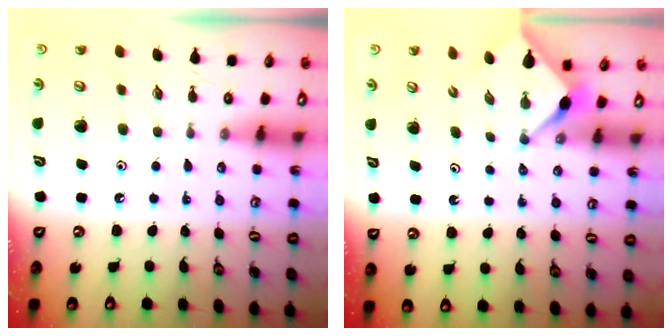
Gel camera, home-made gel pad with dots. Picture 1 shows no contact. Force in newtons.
{"total": 3.1, "press": 3.0, "slide": 0.3}